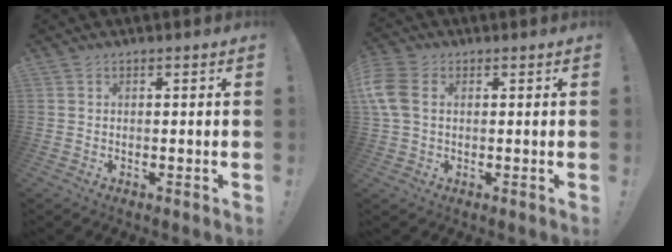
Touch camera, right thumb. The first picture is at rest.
{"total": 8.4, "force": [1.4, 5.7, 6.0], "torque": [-0.150, 0.007, 0.030]}